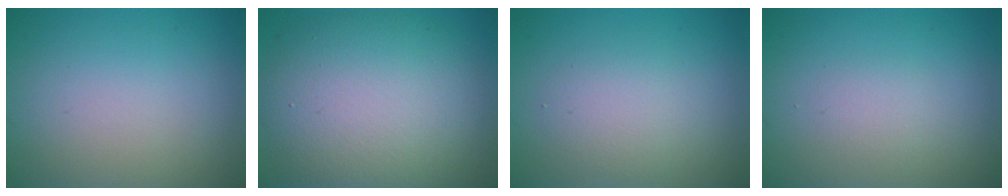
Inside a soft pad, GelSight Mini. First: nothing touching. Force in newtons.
{"total": 10.9, "press": 10.9, "slide": 0.9}
{"total": 2.6, "press": 2.6, "slide": 0.1}
{"total": 1.2, "press": 1.2, "slide": 0.1}